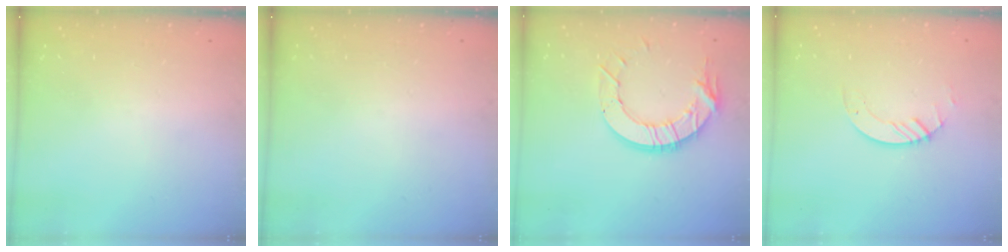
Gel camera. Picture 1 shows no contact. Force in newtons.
{"total": 0.0}
{"total": 12.2, "press": 12.2, "slide": 0.7}
{"total": 2.6, "press": 2.6, "slide": 0.3}